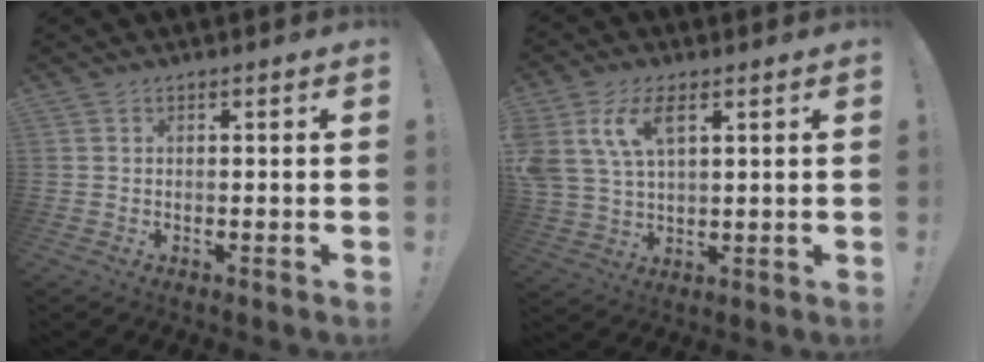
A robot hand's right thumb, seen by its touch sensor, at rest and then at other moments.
{"total": 10.9, "force": [4.8, 6.3, 7.5], "torque": [-0.170, -0.001, 0.091]}